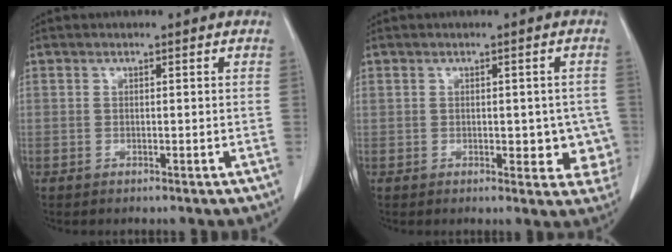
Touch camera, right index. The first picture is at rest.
{"total": 6.7, "force": [-0.3, 3.5, 5.7], "torque": [-0.054, 0.012, 0.005]}